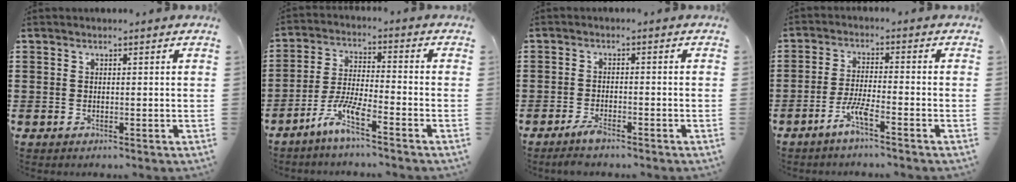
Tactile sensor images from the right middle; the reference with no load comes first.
{"total": 6.6, "force": [-4.6, 0.7, 4.6], "torque": [-0.101, -0.008, -0.090]}
{"total": 2.5, "force": [-1.9, 0.5, 1.5], "torque": [-0.039, -0.003, -0.040]}
{"total": 4.2, "force": [-2.7, 0.3, 3.2], "torque": [-0.068, -0.002, -0.052]}